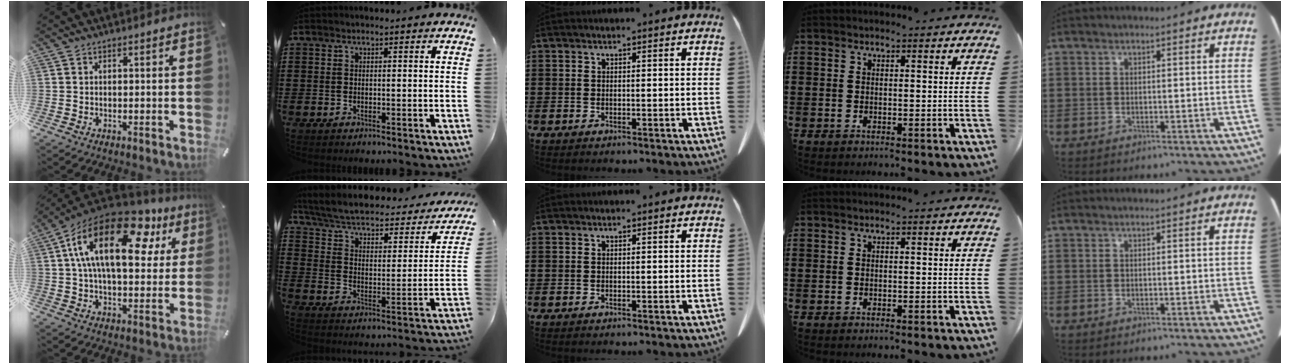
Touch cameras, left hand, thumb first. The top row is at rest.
{"thumb": {"total": 23.4, "force": [9.4, 11.6, 18.1], "torque": [-0.335, -0.040, 0.143]}, "index": {"total": 4.1, "force": [3.1, 1.1, 2.5], "torque": [-0.063, -0.029, 0.043]}}